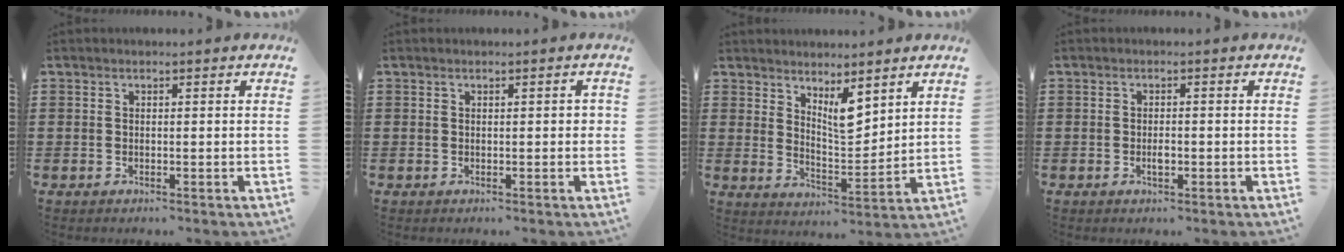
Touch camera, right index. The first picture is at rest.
{"total": 0.7, "force": [0.0, 0.4, 0.6], "torque": [-0.012, 0.003, 0.000]}
{"total": 6.0, "force": [4.5, 1.9, 3.5], "torque": [-0.057, -0.021, 0.074]}
{"total": 1.5, "force": [-0.5, 0.5, 1.4], "torque": [-0.027, -0.002, -0.009]}